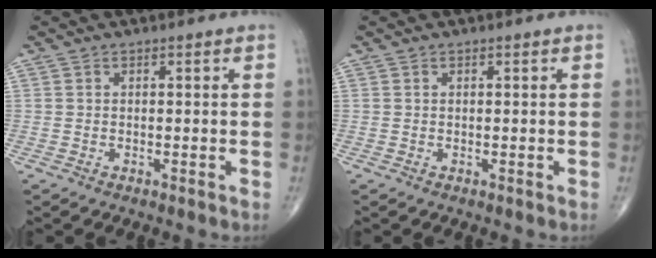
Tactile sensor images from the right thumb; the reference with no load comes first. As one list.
[{"total": 0.0}]